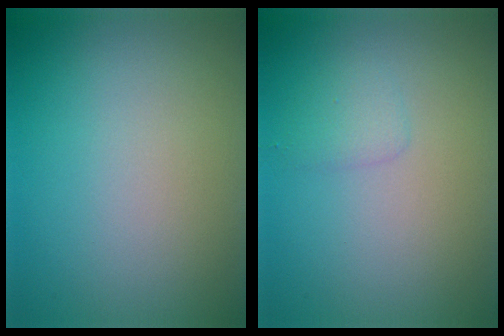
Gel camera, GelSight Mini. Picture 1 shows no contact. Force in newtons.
{"total": 1.1, "press": 1.1, "slide": 0.1}